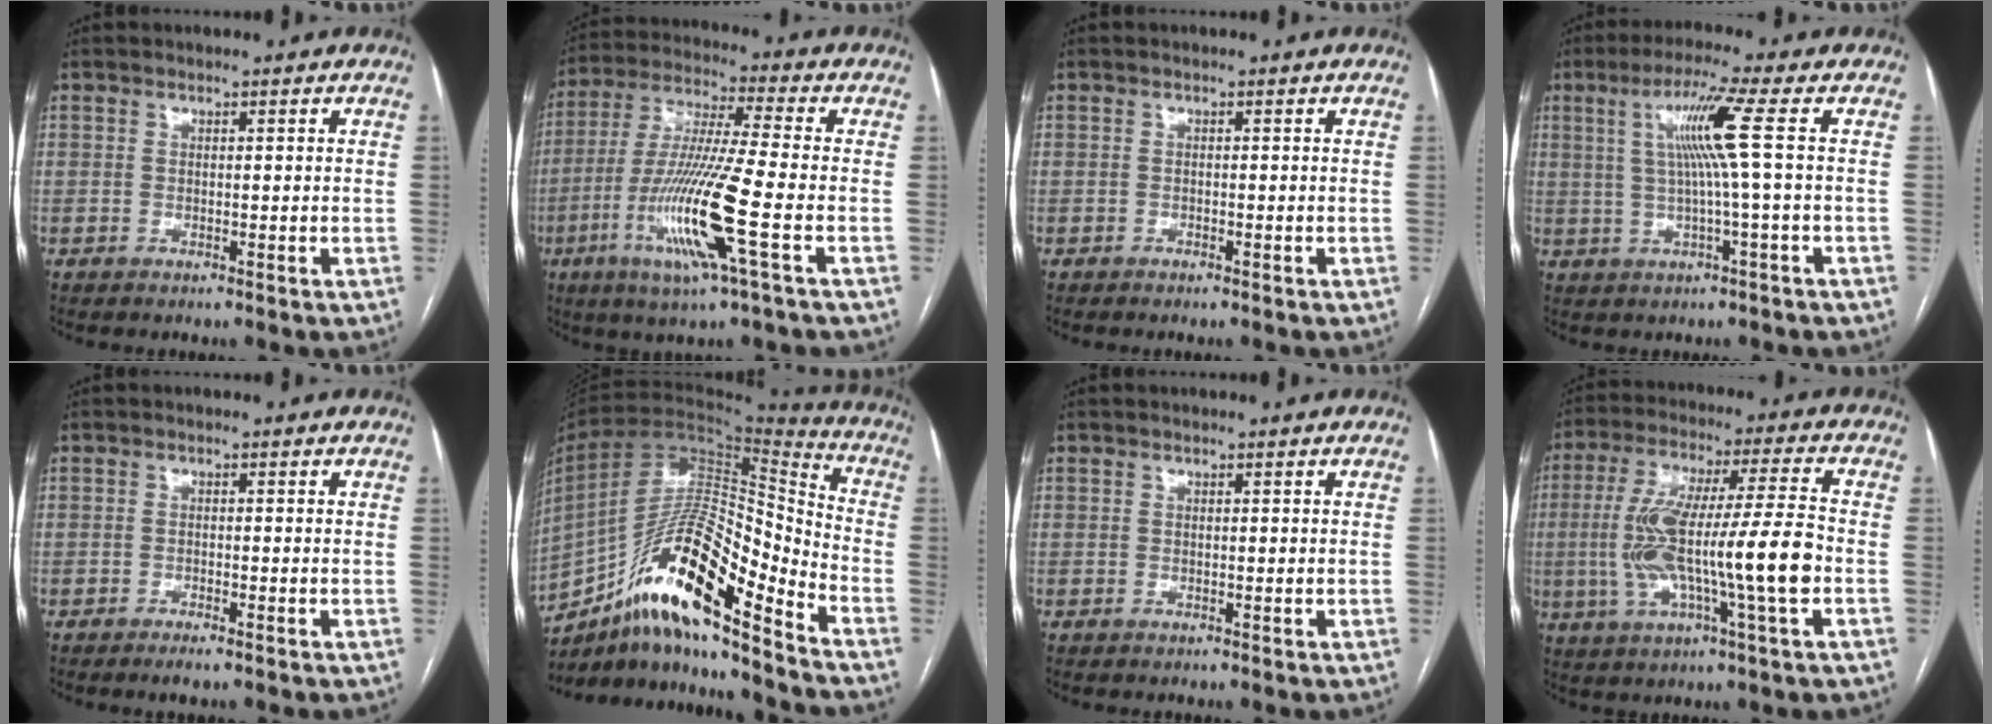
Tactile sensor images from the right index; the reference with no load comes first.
{"total": 15.4, "force": [-5.1, -0.5, 14.6], "torque": [-0.302, -0.021, -0.100]}
{"total": 0.5, "force": [-0.4, 0.1, 0.3], "torque": [-0.008, -0.001, -0.007]}
{"total": 7.6, "force": [1.3, -1.7, 7.3], "torque": [-0.135, 0.011, 0.033]}
{"total": 1.8, "force": [-1.3, 0.2, 1.2], "torque": [-0.021, -0.003, -0.021]}
{"total": 21.6, "force": [-13.8, 3.8, 16.1], "torque": [-0.286, 0.004, -0.242]}
{"total": 0.0}
{"total": 16.4, "force": [-2.3, 0.8, 16.2], "torque": [-0.313, 0.011, -0.042]}